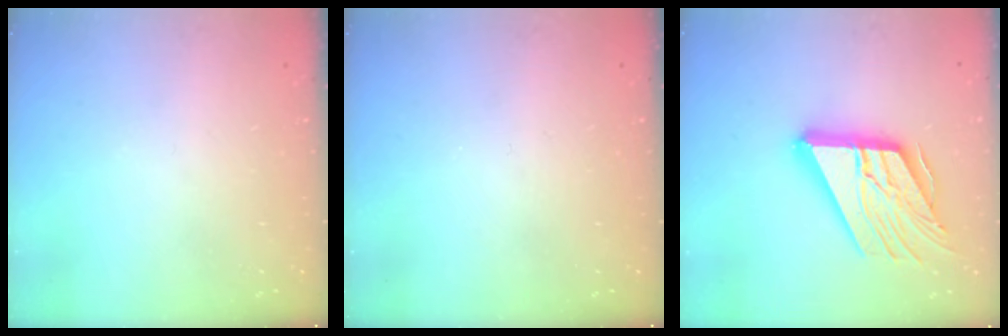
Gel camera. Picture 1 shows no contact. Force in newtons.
{"total": 0.0}
{"total": 20.3, "press": 20.3, "slide": 1.5}